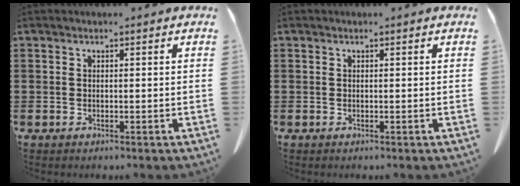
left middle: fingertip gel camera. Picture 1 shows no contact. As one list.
[{"total": 0.0}]